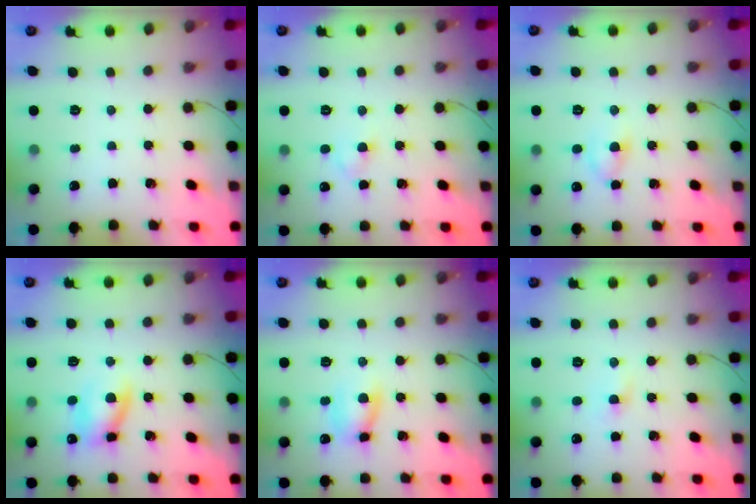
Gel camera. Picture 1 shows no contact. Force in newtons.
{"total": 2.5, "press": 2.3, "slide": 1.0}
{"total": 3.9, "press": 3.7, "slide": 1.1}
{"total": 9.1, "press": 8.9, "slide": 1.7}
{"total": 7.6, "press": 7.6, "slide": 0.4}
{"total": 1.5, "press": 1.2, "slide": 0.8}